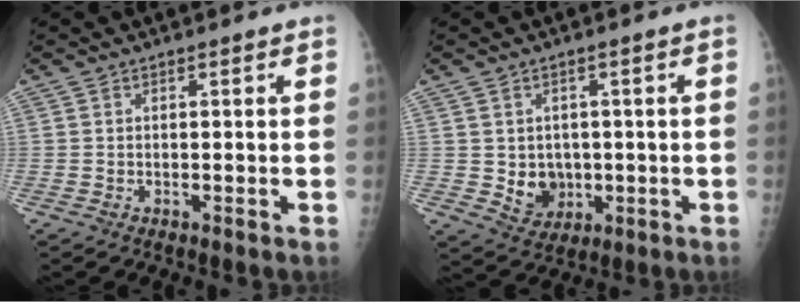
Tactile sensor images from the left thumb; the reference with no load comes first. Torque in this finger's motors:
{"motor_torque": [-0.26, 0.20, 0.17, -0.11, 0.00]}